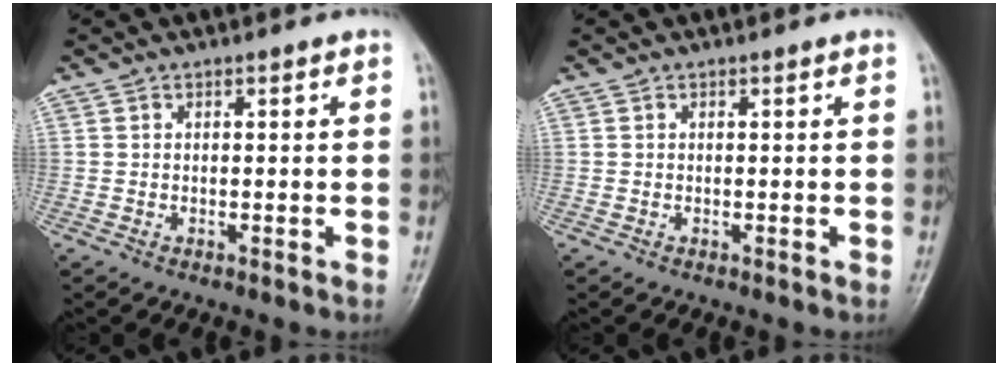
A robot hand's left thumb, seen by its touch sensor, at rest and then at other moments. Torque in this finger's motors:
{"motor_torque": [0.01, 0.00, -0.04, -0.06, 0.00]}